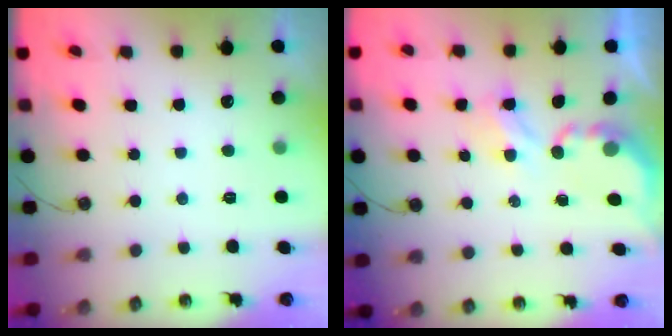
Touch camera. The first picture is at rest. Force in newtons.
{"total": 3.9, "press": 3.9, "slide": 0.3}